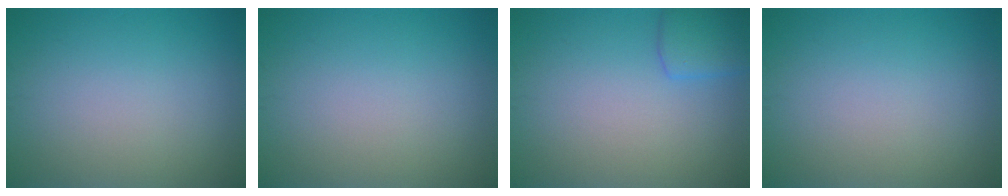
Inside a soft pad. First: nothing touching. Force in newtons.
{"total": 0.0}
{"total": 2.6, "press": 2.6, "slide": 0.1}
{"total": 0.0}